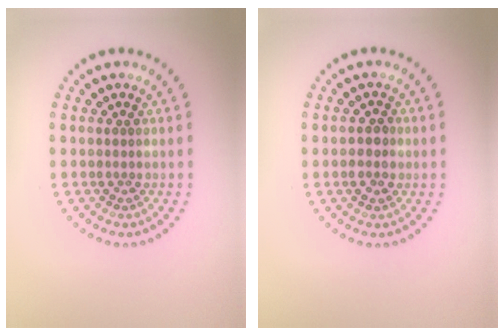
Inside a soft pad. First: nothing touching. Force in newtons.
{"total": 1.7, "press": 1.7, "slide": 0.1}